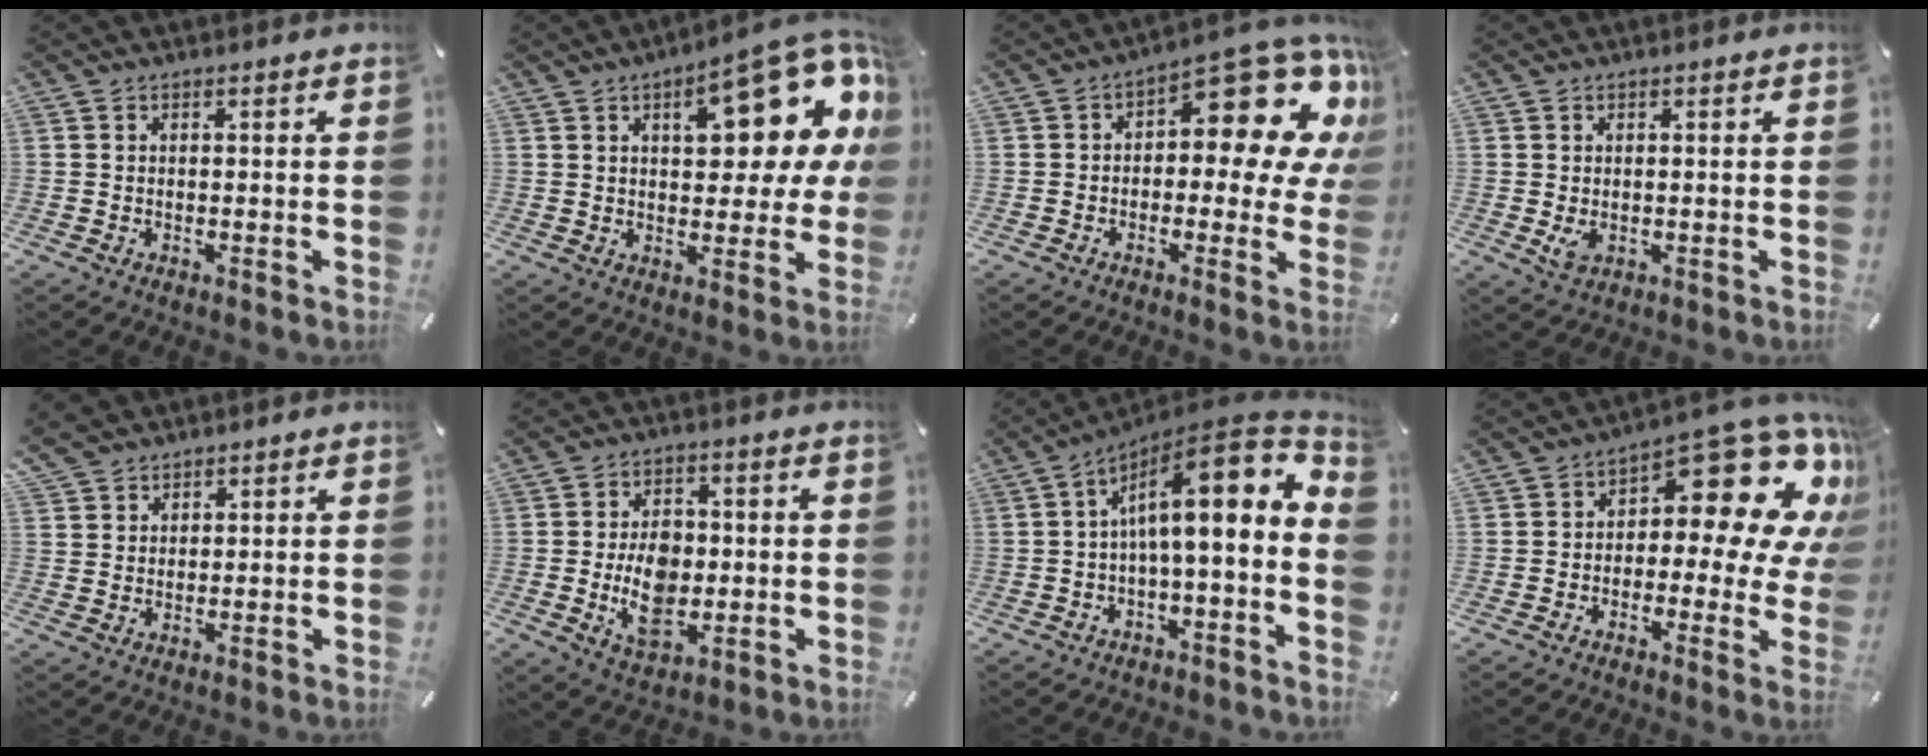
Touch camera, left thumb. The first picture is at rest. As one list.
[{"total": 19.0, "force": [8.6, 8.4, 14.7], "torque": [-0.184, -0.050, 0.137]}, {"total": 13.7, "force": [7.3, 5.5, 10.2], "torque": [-0.129, -0.076, 0.117]}, {"total": 2.6, "force": [-0.2, 1.7, 1.9], "torque": [-0.039, -0.008, -0.005]}, {"total": 5.1, "force": [3.9, 3.3, 0.6], "torque": [-0.026, -0.009, 0.078]}, {"total": 10.5, "force": [-1.1, 7.3, 7.5], "torque": [-0.124, -0.002, -0.018]}, {"total": 14.7, "force": [3.5, 3.9, 13.8], "torque": [-0.196, -0.039, 0.054]}, {"total": 16.0, "force": [7.8, 7.6, 11.8], "torque": [-0.152, -0.068, 0.125]}]